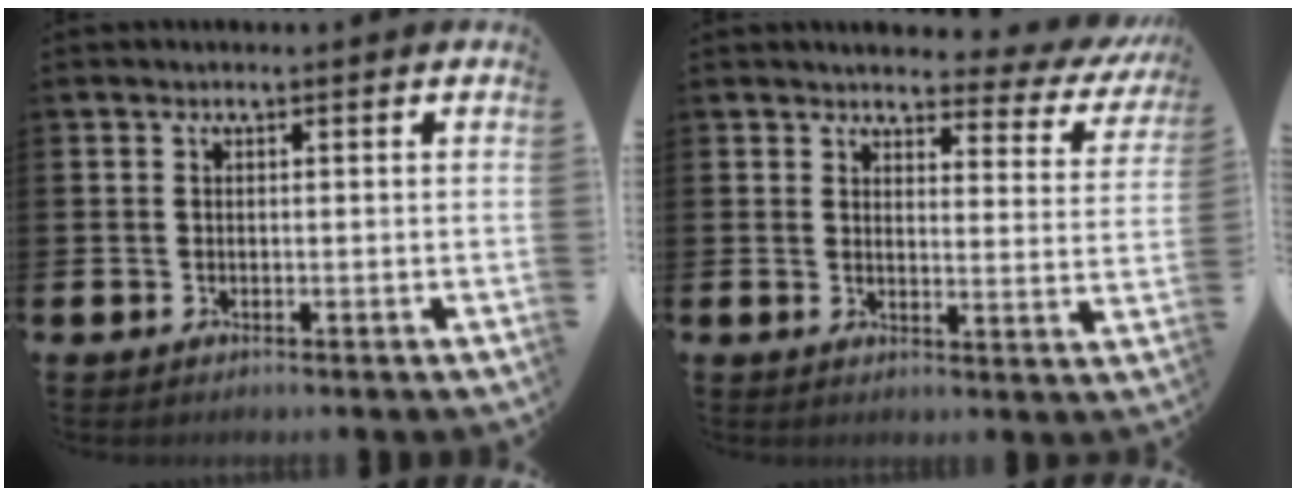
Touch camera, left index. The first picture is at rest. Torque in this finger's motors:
{"motor_torque": [1.03, -1.11, 0.24, 0.08]}